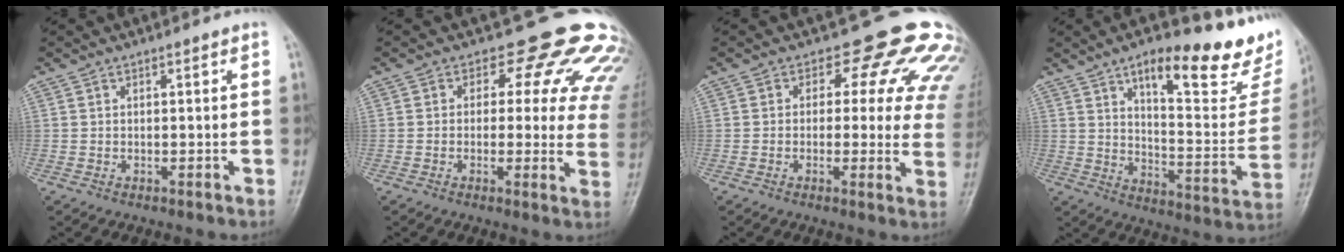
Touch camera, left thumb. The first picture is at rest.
{"total": 16.5, "force": [11.5, 8.4, 8.2], "torque": [-0.040, -0.048, 0.107]}
{"total": 15.3, "force": [9.6, 8.3, 8.5], "torque": [-0.041, -0.032, 0.084]}
{"total": 23.1, "force": [15.5, 7.2, 15.6], "torque": [-0.165, -0.078, 0.218]}